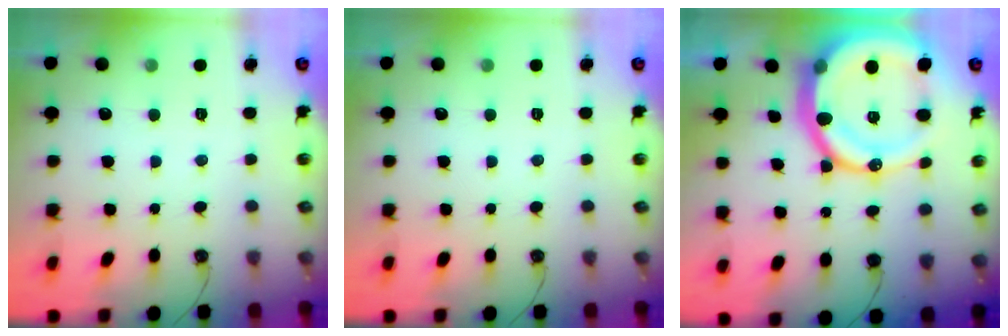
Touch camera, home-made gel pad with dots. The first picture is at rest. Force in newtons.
{"total": 0.0}
{"total": 25.7, "press": 25.5, "slide": 3.3}